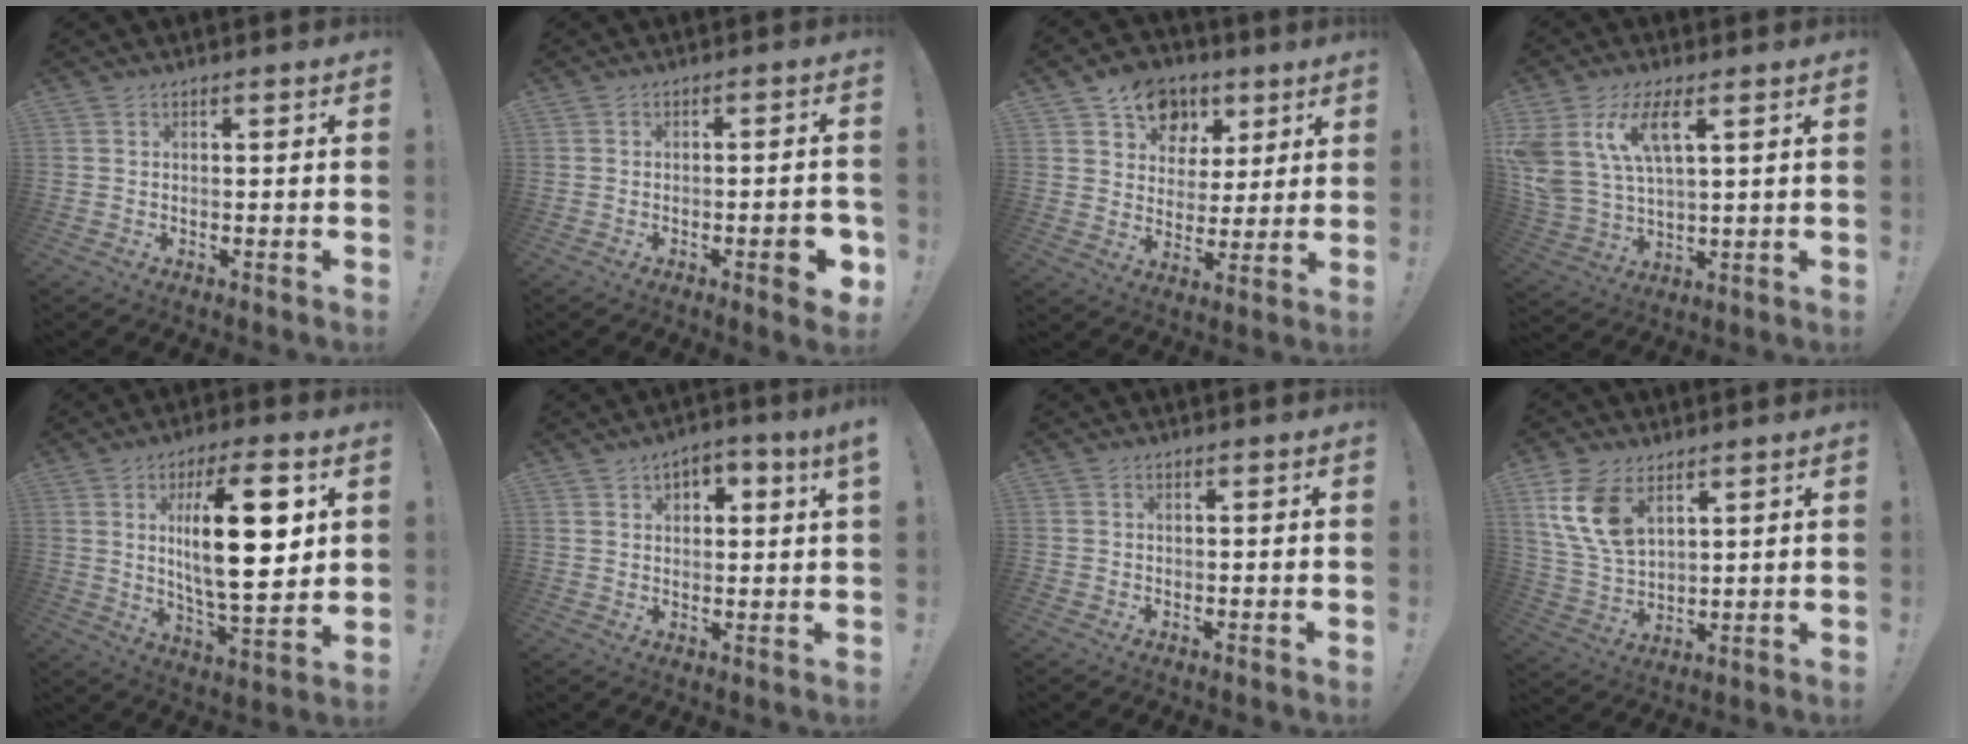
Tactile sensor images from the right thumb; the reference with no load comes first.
{"total": 5.9, "force": [-2.2, 1.4, 5.3], "torque": [-0.065, 0.004, -0.033]}
{"total": 12.6, "force": [6.5, 10.0, 3.9], "torque": [-0.052, -0.035, 0.128]}
{"total": 12.7, "force": [6.6, 5.8, 9.2], "torque": [-0.199, -0.024, 0.120]}
{"total": 20.9, "force": [4.8, 6.6, 19.2], "torque": [-0.310, -0.016, 0.059]}
{"total": 3.8, "force": [1.9, 1.7, 2.8], "torque": [-0.042, 0.003, 0.030]}
{"total": 0.7, "force": [-0.5, 0.5, -0.1], "torque": [0.003, 0.001, -0.009]}
{"total": 12.6, "force": [6.4, 7.7, 7.7], "torque": [-0.158, -0.022, 0.127]}